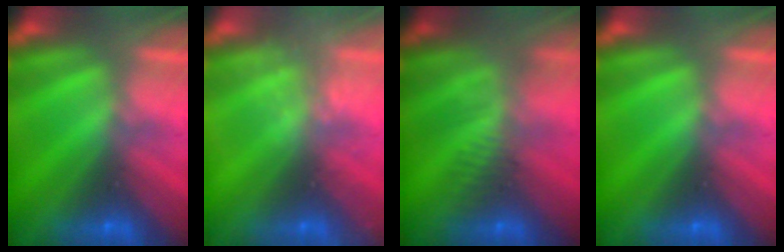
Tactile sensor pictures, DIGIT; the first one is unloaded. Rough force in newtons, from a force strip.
{"total": 2.2}
{"total": 2.7}
{"total": 0.0}